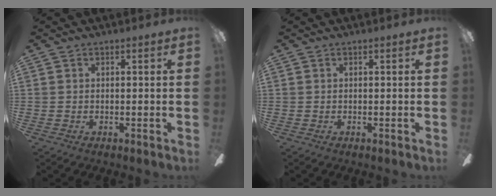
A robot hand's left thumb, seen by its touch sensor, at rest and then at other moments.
{"total": 0.0}